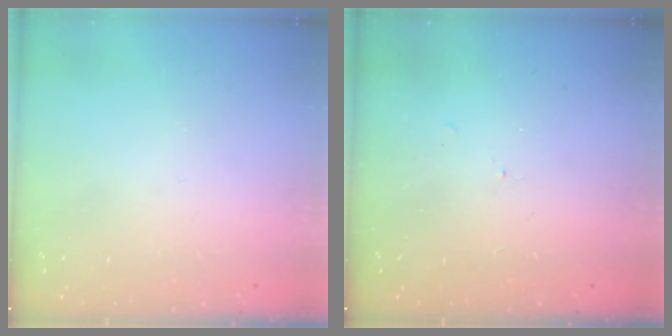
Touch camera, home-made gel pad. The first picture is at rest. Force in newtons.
{"total": 5.0, "press": 4.9, "slide": 0.7}